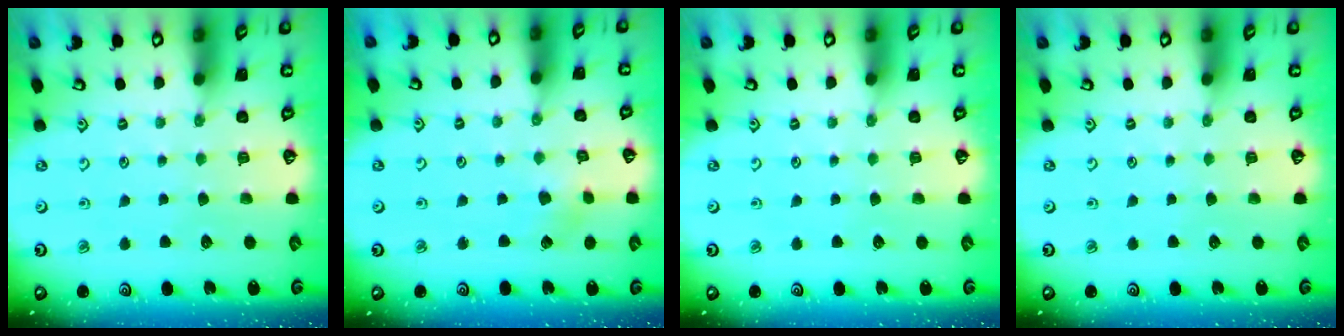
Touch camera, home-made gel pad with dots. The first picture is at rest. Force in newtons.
{"total": 2.8, "press": 2.8, "slide": 0.5}
{"total": 0.0}
{"total": 0.0}